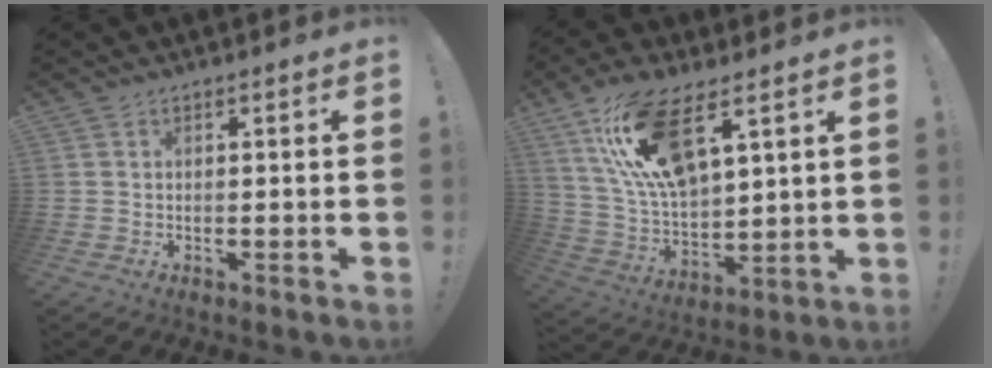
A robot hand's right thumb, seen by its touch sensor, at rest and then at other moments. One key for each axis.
{"total": 17.9, "fx": 9.9, "fy": 7.7, "fz": 12.8, "tx": -0.250, "ty": -0.040, "tz": 0.175}